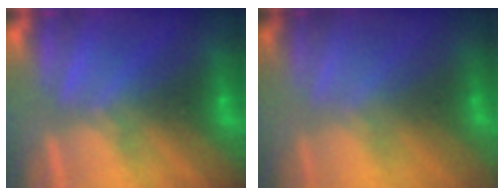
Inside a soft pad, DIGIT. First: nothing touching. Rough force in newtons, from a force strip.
{"total": 1.7}